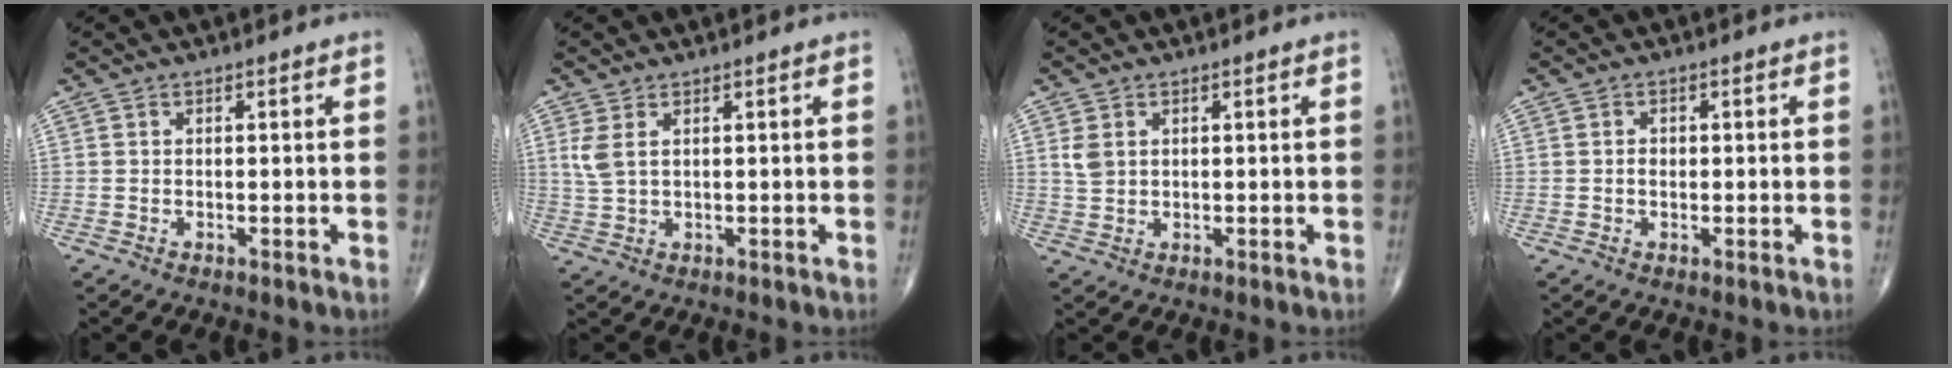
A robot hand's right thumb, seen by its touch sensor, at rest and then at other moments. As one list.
[{"total": 3.3, "force": [1.3, 1.4, 2.7], "torque": [-0.067, 0.002, 0.034]}, {"total": 2.7, "force": [1.0, 1.9, 1.7], "torque": [-0.033, 0.001, 0.026]}, {"total": 1.3, "force": [0.0, 0.9, 1.0], "torque": [-0.016, 0.002, 0.000]}]